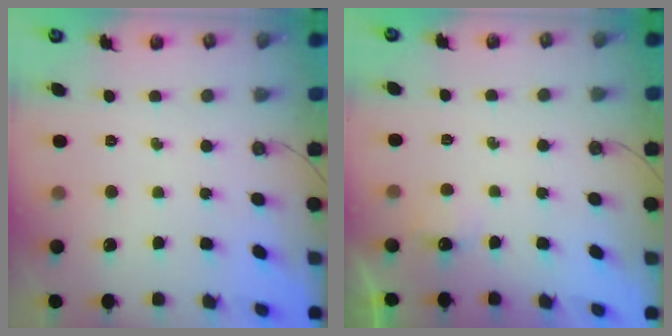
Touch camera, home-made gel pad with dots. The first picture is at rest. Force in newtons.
{"total": 2.7, "press": 2.6, "slide": 0.4}